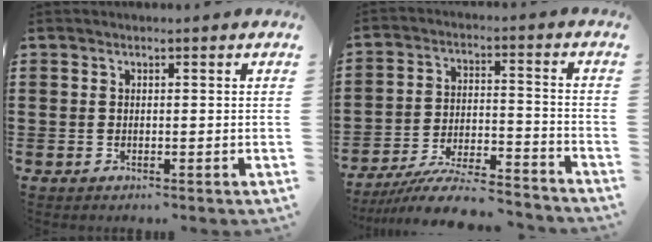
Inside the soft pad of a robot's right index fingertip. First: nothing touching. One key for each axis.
{"total": 9.2, "fx": -8.4, "fy": 1.1, "fz": 3.6, "tx": -0.061, "ty": 0.018, "tz": -0.161}